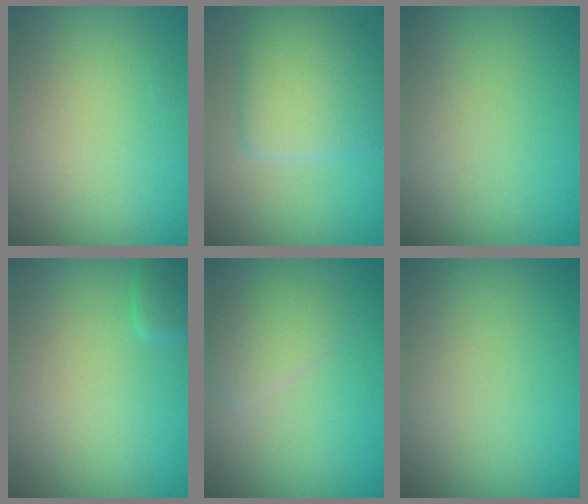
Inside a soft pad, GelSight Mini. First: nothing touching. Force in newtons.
{"total": 5.2, "press": 5.2, "slide": 0.5}
{"total": 0.0}
{"total": 1.5, "press": 1.5, "slide": 0.1}
{"total": 2.1, "press": 2.1, "slide": 0.0}
{"total": 0.0}